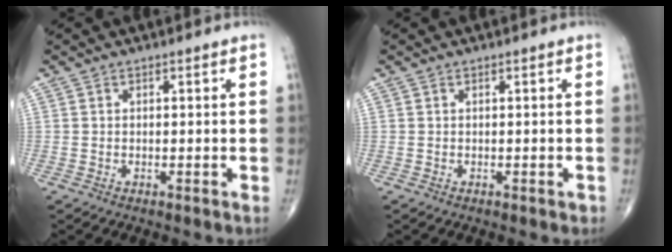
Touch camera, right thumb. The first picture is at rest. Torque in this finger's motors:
{"motor_torque": [0.10, -0.10, -0.33, -0.24, 0.01]}